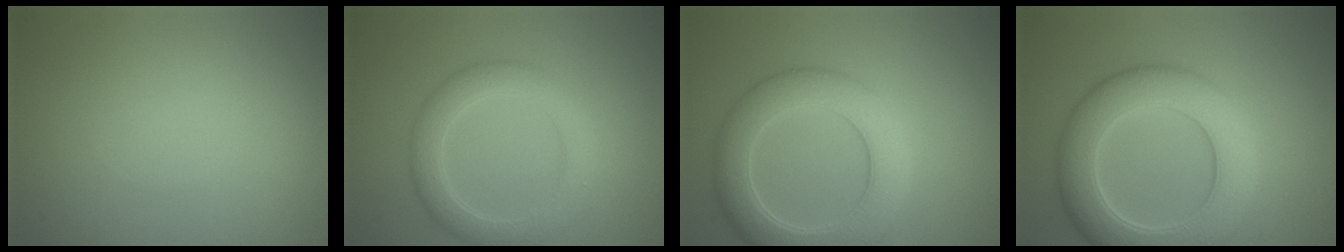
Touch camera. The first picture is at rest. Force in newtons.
{"total": 4.0, "press": 4.0, "slide": 0.1}
{"total": 6.4, "press": 6.3, "slide": 0.4}
{"total": 8.2, "press": 8.2, "slide": 0.2}